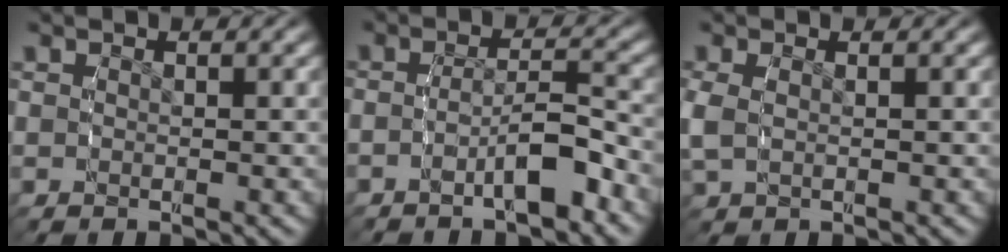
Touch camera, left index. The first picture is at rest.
{"total": 3.9, "force": [-2.9, 1.2, 2.3], "torque": [-0.043, 0.000, -0.050]}
{"total": 1.7, "force": [0.2, 1.1, 1.3], "torque": [-0.047, -0.008, 0.013]}